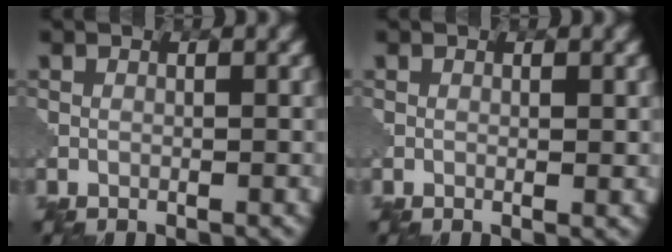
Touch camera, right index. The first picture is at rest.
{"total": 0.6, "force": [0.1, 0.1, 0.6], "torque": [-0.007, -0.002, -0.001]}